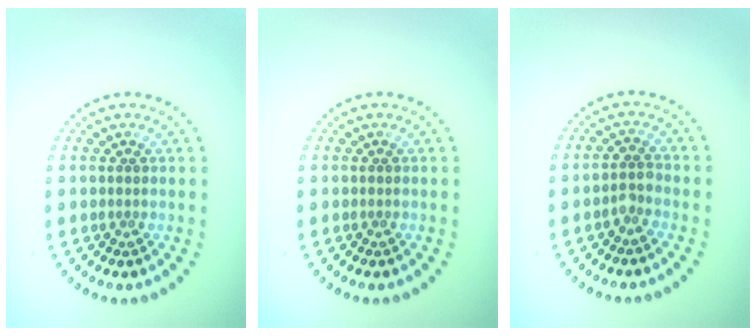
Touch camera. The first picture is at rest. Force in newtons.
{"total": 0.0}
{"total": 1.3, "press": 1.1, "slide": 0.6}